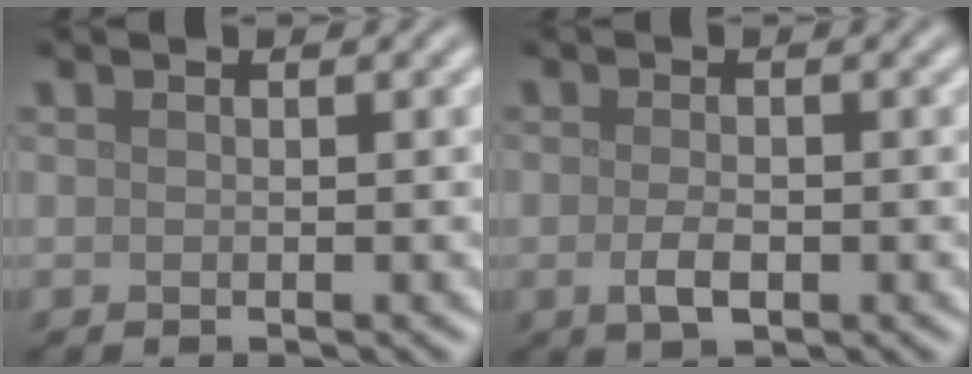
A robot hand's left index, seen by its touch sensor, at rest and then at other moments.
{"total": 2.1, "force": [-0.6, 1.0, 1.8], "torque": [-0.037, -0.004, -0.012]}